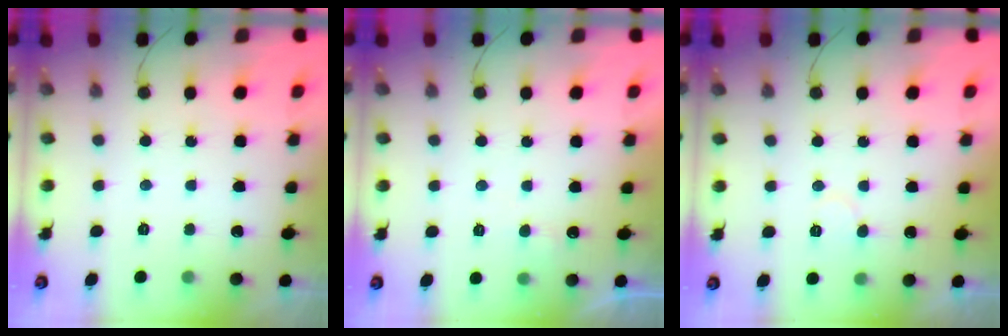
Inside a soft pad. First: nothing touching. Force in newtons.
{"total": 3.9, "press": 3.9, "slide": 0.2}
{"total": 5.5, "press": 5.5, "slide": 0.7}